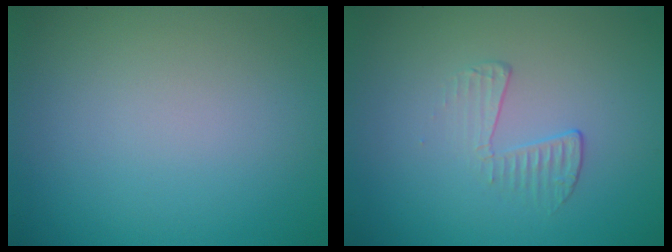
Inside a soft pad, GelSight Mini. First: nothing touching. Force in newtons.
{"total": 1.8, "press": 0.5, "slide": 1.7}